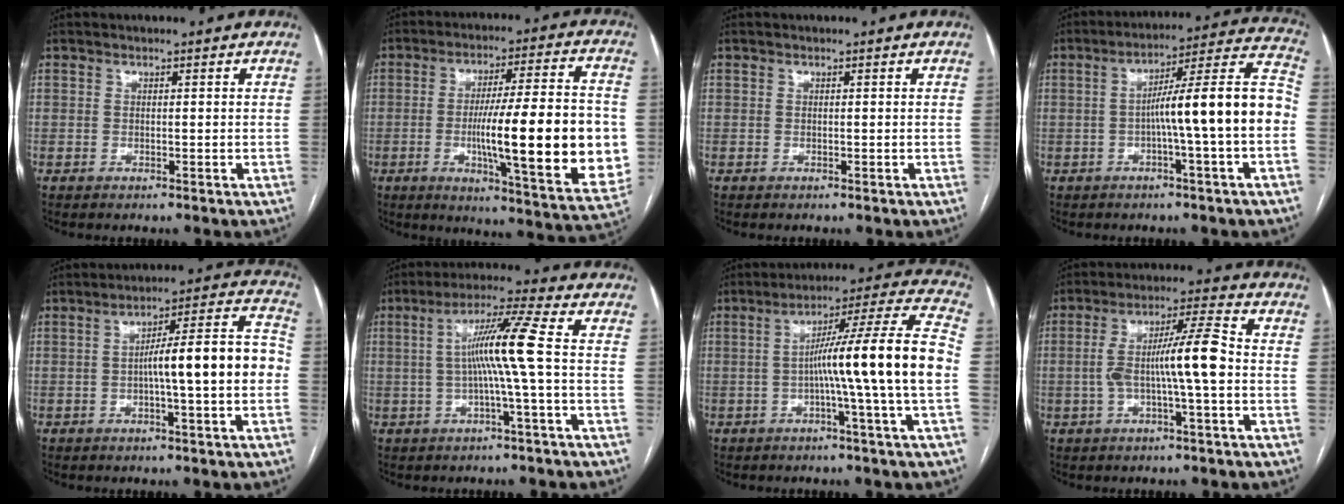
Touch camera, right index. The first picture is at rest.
{"total": 22.7, "force": [-2.7, 2.4, 22.4], "torque": [-0.283, -0.001, -0.033]}
{"total": 0.0}
{"total": 14.5, "force": [-2.2, -0.5, 14.3], "torque": [-0.208, 0.030, -0.040]}
{"total": 12.5, "force": [-1.6, 0.8, 12.3], "torque": [-0.180, 0.031, -0.026]}
{"total": 9.1, "force": [-0.1, -1.5, 9.0], "torque": [-0.163, 0.013, 0.000]}
{"total": 16.0, "force": [-2.1, -2.2, 15.7], "torque": [-0.232, 0.012, -0.043]}
{"total": 10.0, "force": [-1.0, 0.4, 10.0], "torque": [-0.181, 0.025, -0.022]}